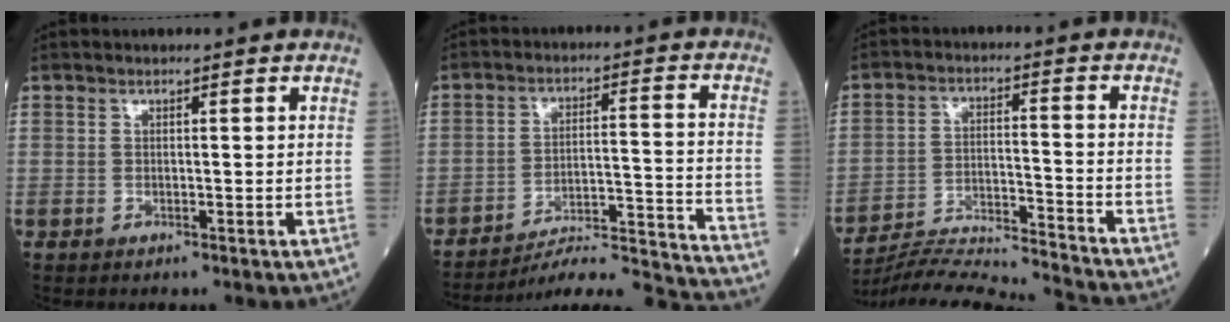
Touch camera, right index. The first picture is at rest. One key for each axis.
{"total": 18.6, "fx": -18.2, "fy": -2.2, "fz": 3.5, "tx": -0.030, "ty": 0.005, "tz": -0.263}
{"total": 15.3, "fx": -15.0, "fy": -1.6, "fz": 2.7, "tx": -0.052, "ty": 0.000, "tz": -0.240}